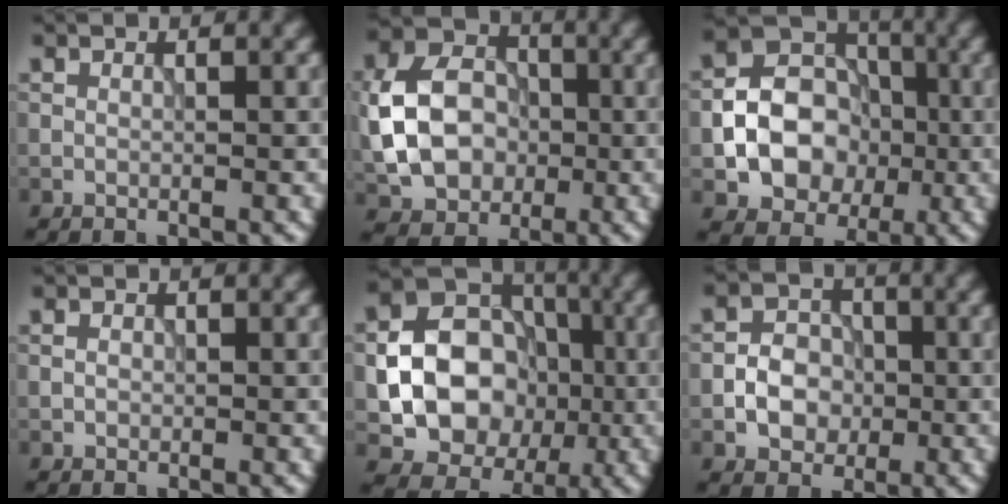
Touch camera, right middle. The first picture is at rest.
{"total": 8.2, "force": [-0.9, 6.4, 5.1], "torque": [-0.105, 0.012, -0.028]}
{"total": 8.1, "force": [-1.5, 6.6, 4.6], "torque": [-0.073, 0.000, -0.035]}
{"total": 0.7, "force": [0.0, 0.6, 0.3], "torque": [-0.004, -0.002, -0.002]}
{"total": 10.5, "force": [-1.3, 8.8, 5.7], "torque": [-0.073, -0.003, -0.034]}
{"total": 3.7, "force": [-0.9, 3.0, 1.9], "torque": [-0.024, 0.004, -0.018]}